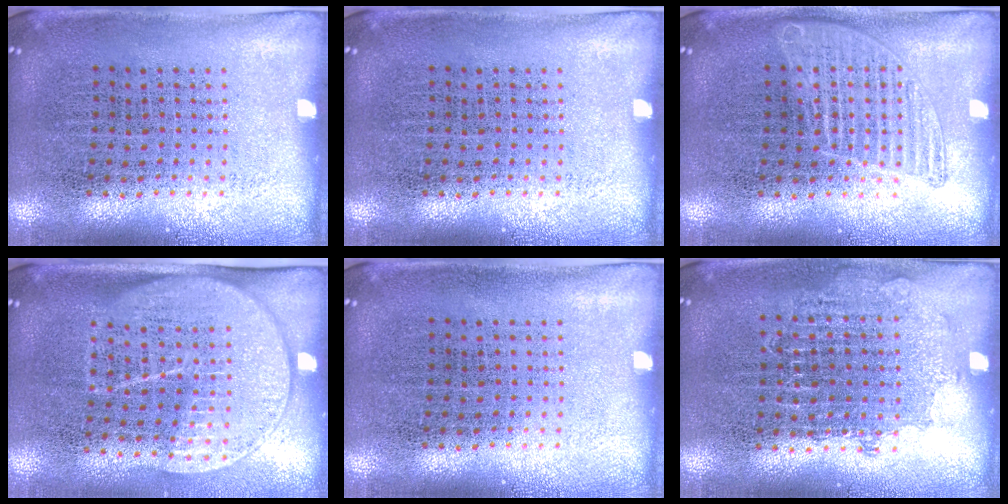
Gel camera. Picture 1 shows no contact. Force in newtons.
{"total": 0.0}
{"total": 1.7, "press": 1.7, "slide": 0.3}
{"total": 1.8, "press": 1.5, "slide": 1.0}
{"total": 0.0}
{"total": 0.8, "press": 0.8, "slide": 0.2}